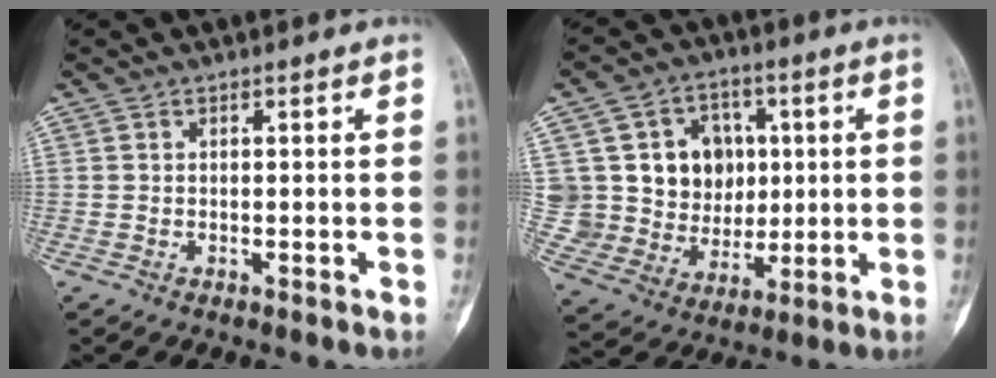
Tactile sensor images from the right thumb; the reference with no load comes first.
{"total": 16.2, "force": [3.1, 14.1, 7.3], "torque": [-0.071, 0.011, 0.076]}